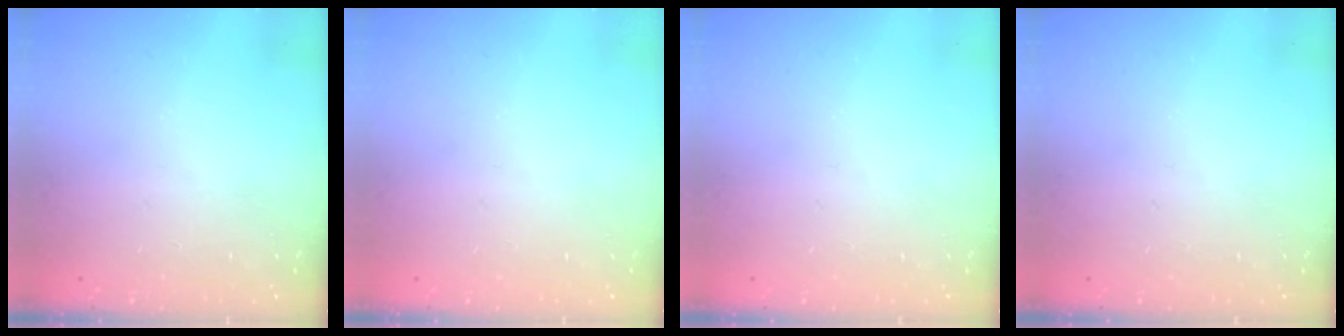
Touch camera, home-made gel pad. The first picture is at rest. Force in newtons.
{"total": 0.0}
{"total": 0.0}
{"total": 0.0}